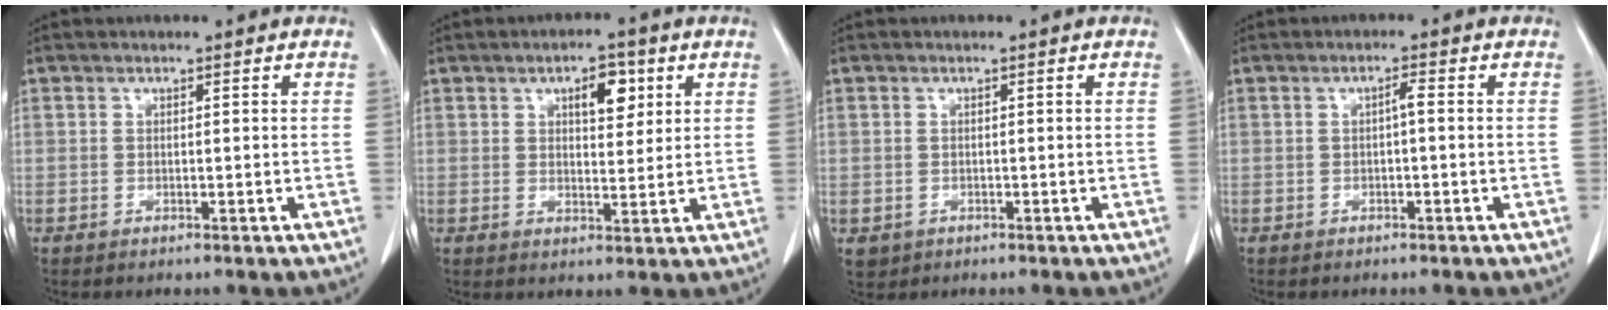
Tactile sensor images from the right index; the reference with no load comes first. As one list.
[{"total": 5.3, "force": [2.3, 2.3, 4.2], "torque": [-0.063, 0.004, 0.036]}, {"total": 1.9, "force": [-0.5, 1.8, 0.3], "torque": [-0.006, 0.002, 0.000]}, {"total": 1.4, "force": [-0.1, 0.1, 1.4], "torque": [-0.022, 0.004, -0.001]}]